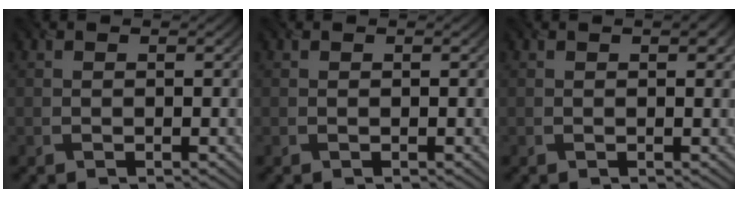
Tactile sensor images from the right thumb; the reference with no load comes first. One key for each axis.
{"total": 0.0}
{"total": 1.0, "fx": 0.5, "fy": 0.4, "fz": 0.8, "tx": -0.007, "ty": -0.003, "tz": 0.008}